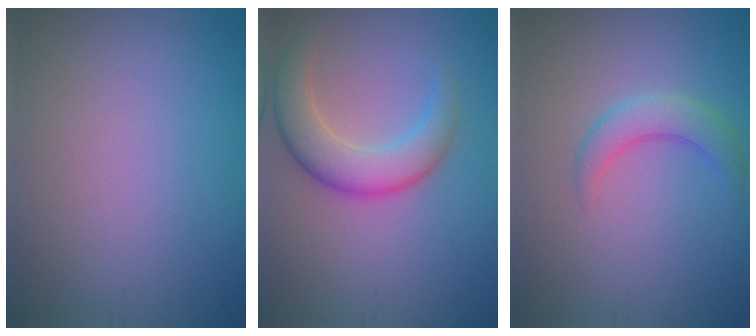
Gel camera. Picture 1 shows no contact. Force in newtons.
{"total": 5.1, "press": 5.1, "slide": 0.2}
{"total": 2.9, "press": 2.9, "slide": 0.1}